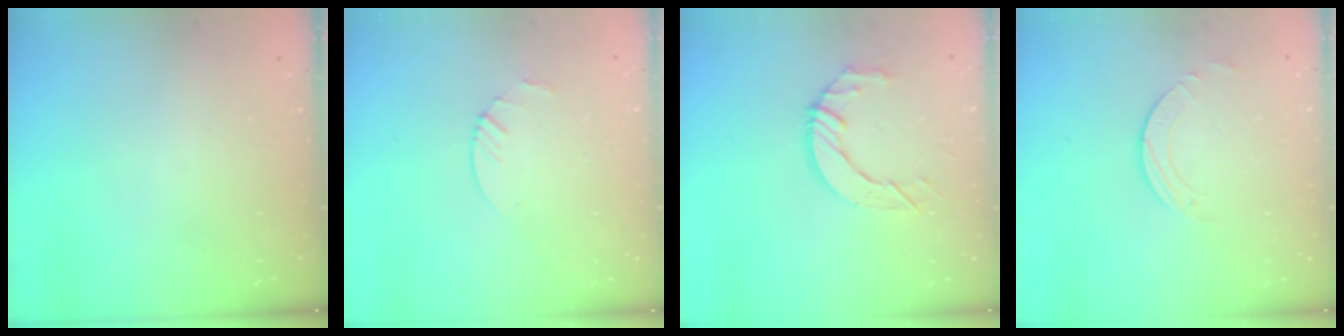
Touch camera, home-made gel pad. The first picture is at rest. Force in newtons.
{"total": 3.0, "press": 3.0, "slide": 0.3}
{"total": 8.1, "press": 8.0, "slide": 0.4}
{"total": 1.7, "press": 1.7, "slide": 0.2}